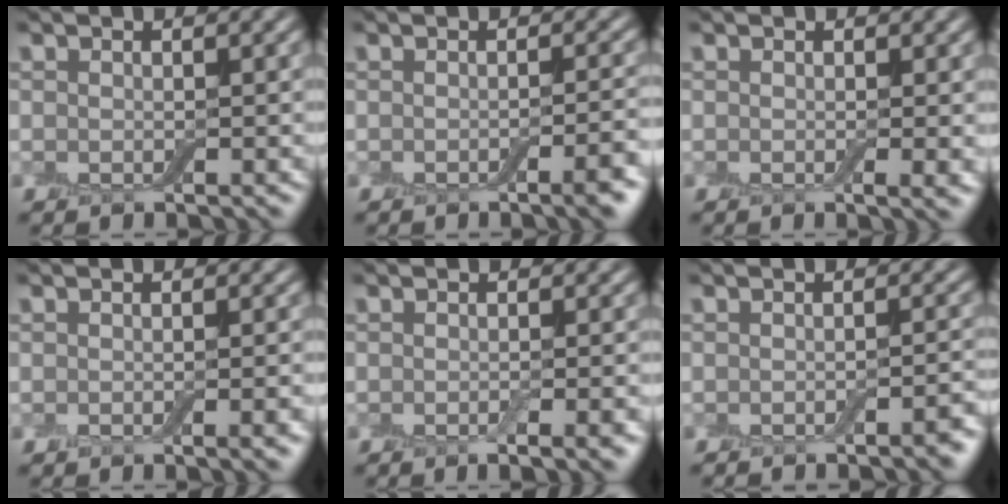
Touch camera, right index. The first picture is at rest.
{"total": 2.8, "force": [-1.2, 0.7, 2.4], "torque": [-0.024, 0.004, -0.022]}
{"total": 1.6, "force": [0.0, 0.3, 1.6], "torque": [-0.017, -0.004, -0.003]}
{"total": 1.8, "force": [-0.7, 0.5, 1.5], "torque": [-0.019, -0.003, -0.010]}
{"total": 2.5, "force": [-1.0, 0.5, 2.2], "torque": [-0.027, -0.003, -0.016]}
{"total": 1.9, "force": [-1.3, 0.4, 1.2], "torque": [-0.008, 0.001, -0.022]}